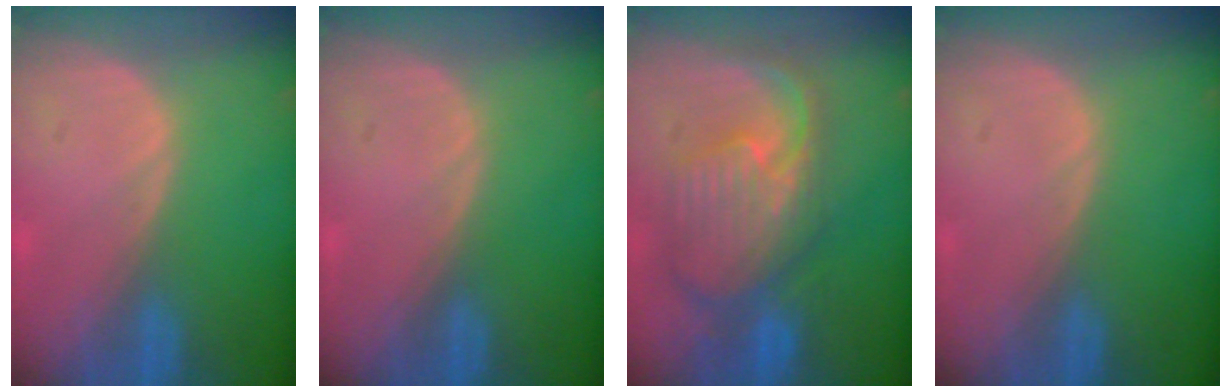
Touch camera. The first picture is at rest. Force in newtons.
{"total": 0.0}
{"total": 10.9, "press": 9.6, "slide": 5.2}
{"total": 0.0}